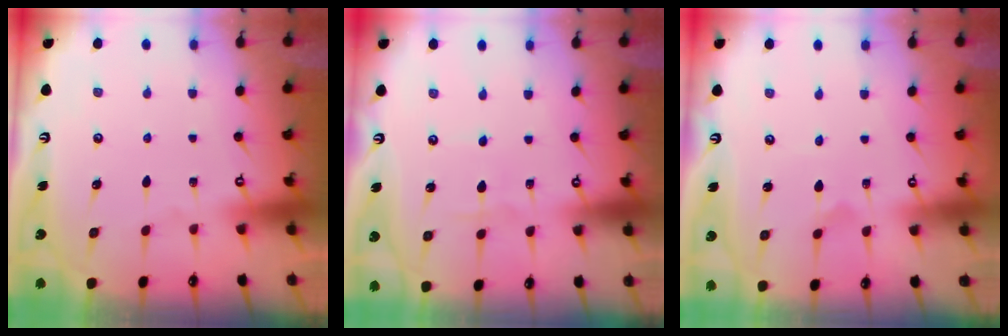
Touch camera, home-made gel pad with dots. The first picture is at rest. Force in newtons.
{"total": 2.3, "press": 2.3, "slide": 0.3}
{"total": 0.5, "press": 0.5, "slide": 0.0}